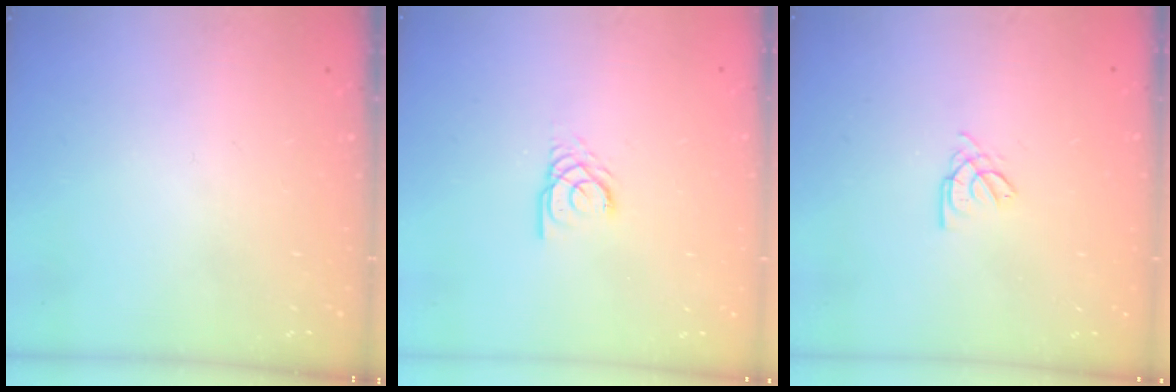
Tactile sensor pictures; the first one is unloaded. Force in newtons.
{"total": 2.9, "press": 2.9, "slide": 0.2}
{"total": 2.3, "press": 2.3, "slide": 0.5}